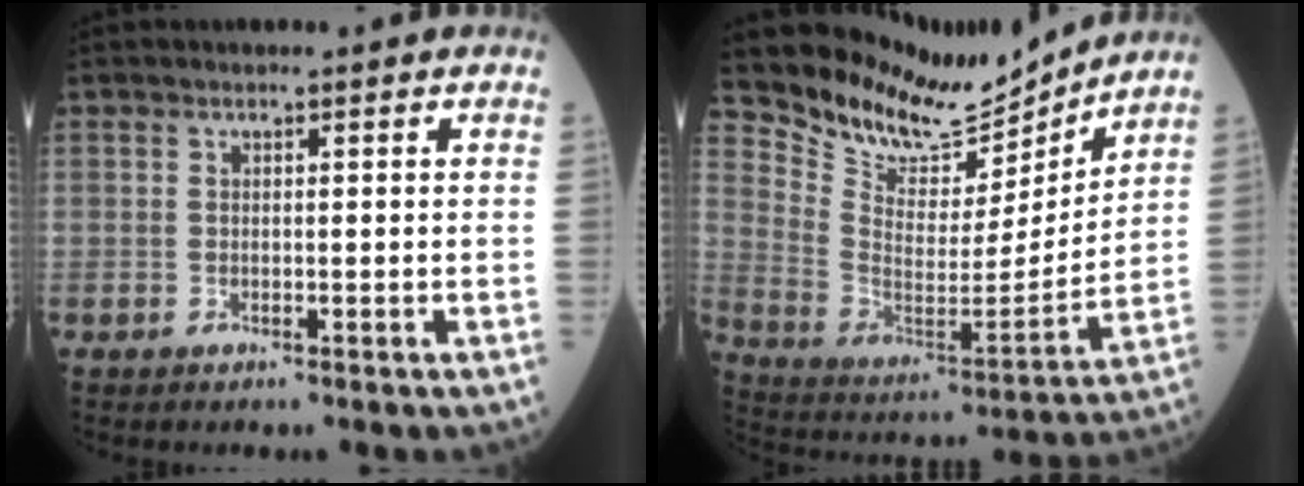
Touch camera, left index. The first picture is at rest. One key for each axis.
{"total": 13.1, "fx": 12.9, "fy": 2.2, "fz": 1.0, "tx": -0.039, "ty": -0.032, "tz": 0.230}